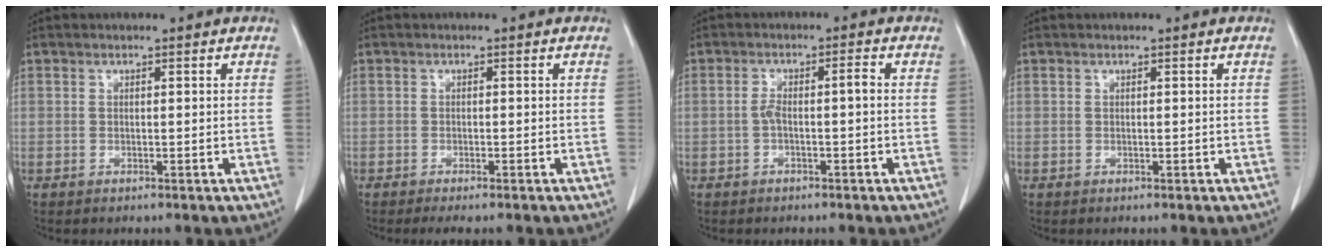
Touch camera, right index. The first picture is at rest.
{"total": 2.7, "force": [-2.2, 0.2, 1.5], "torque": [-0.019, -0.006, -0.032]}
{"total": 3.0, "force": [-0.6, 0.6, 2.9], "torque": [-0.055, 0.014, -0.008]}
{"total": 0.0}